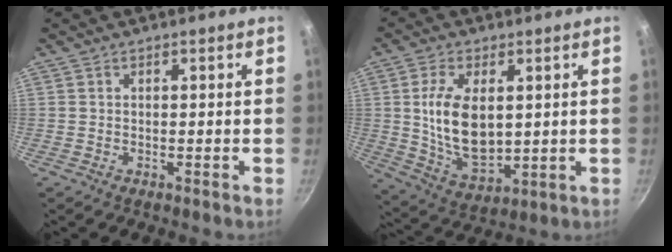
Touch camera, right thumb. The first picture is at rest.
{"total": 13.6, "force": [2.1, 7.5, 11.2], "torque": [-0.194, -0.017, 0.053]}